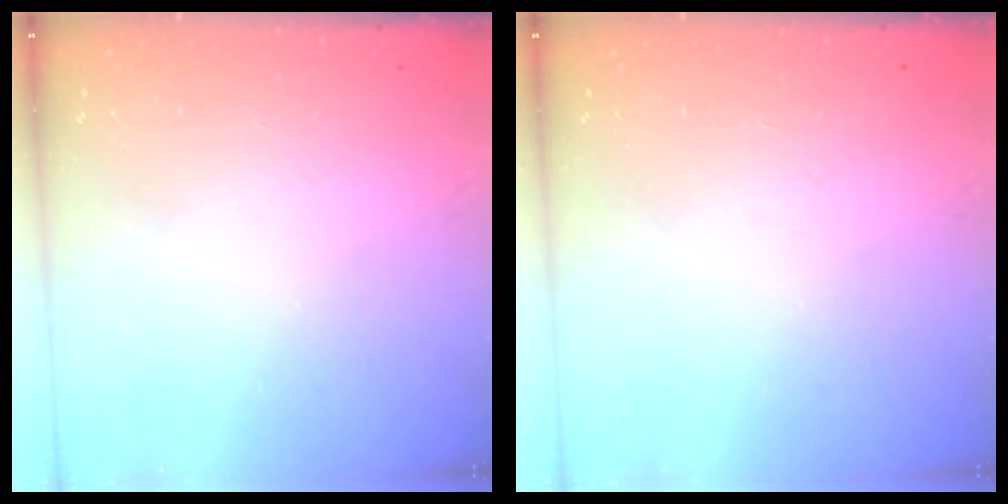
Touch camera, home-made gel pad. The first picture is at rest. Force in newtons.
{"total": 0.0}